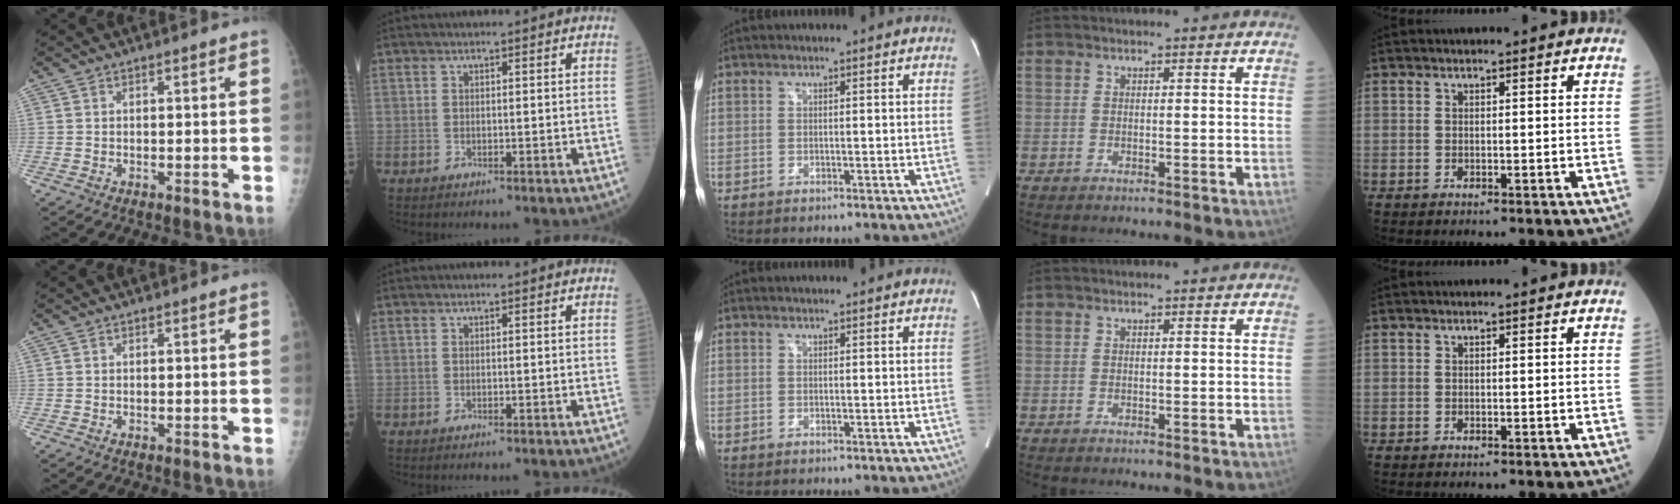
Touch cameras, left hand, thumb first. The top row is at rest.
{}